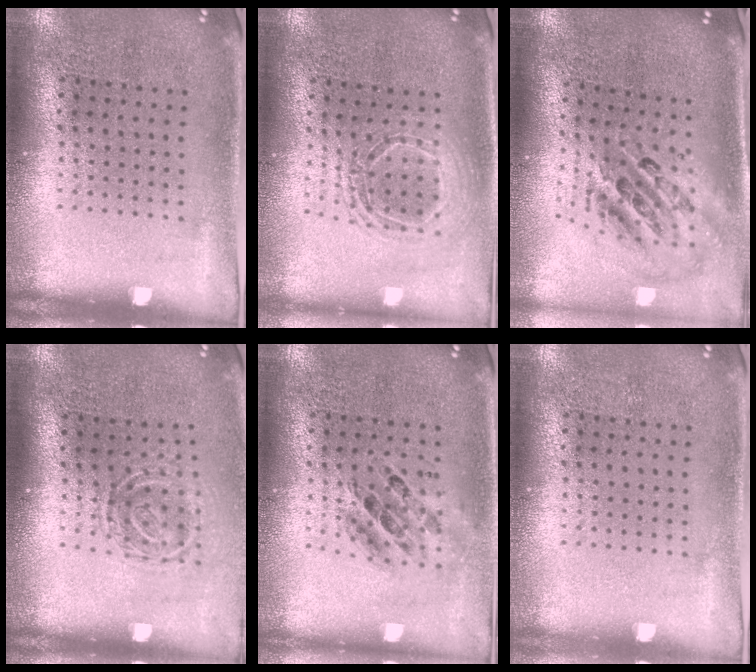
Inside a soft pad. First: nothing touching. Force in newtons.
{"total": 1.6, "press": 1.3, "slide": 0.8}
{"total": 2.4, "press": 1.7, "slide": 1.7}
{"total": 1.6, "press": 1.1, "slide": 1.2}
{"total": 0.7, "press": 0.7, "slide": 0.2}
{"total": 0.0}